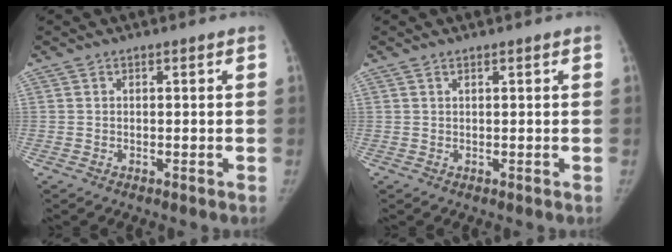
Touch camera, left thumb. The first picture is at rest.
{"total": 0.0}